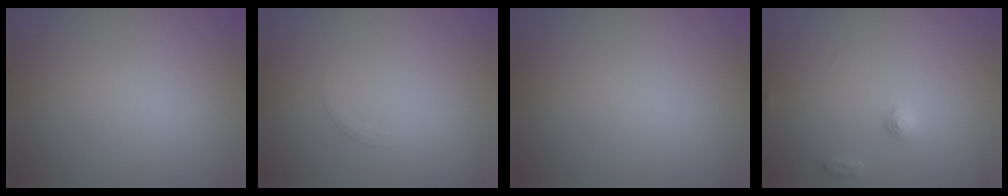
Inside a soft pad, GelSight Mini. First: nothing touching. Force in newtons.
{"total": 0.7, "press": 0.7, "slide": 0.1}
{"total": 0.0}
{"total": 1.4, "press": 1.4, "slide": 0.1}